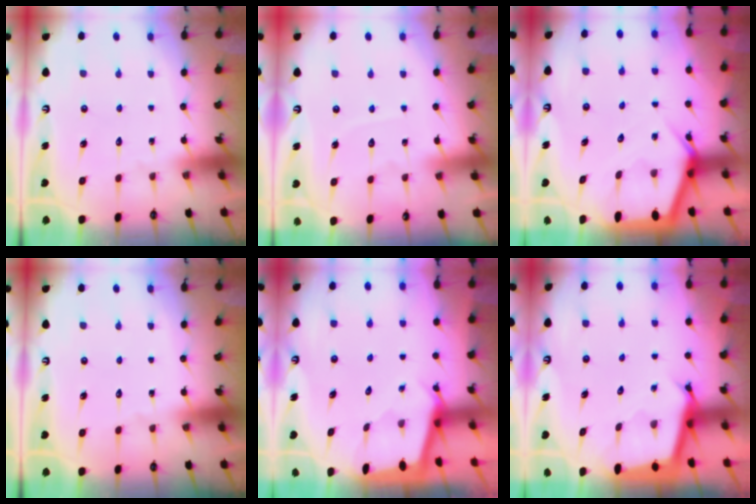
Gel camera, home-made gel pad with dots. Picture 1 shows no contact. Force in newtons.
{"total": 3.9, "press": 3.9, "slide": 0.2}
{"total": 6.6, "press": 6.6, "slide": 0.6}
{"total": 0.0}
{"total": 1.6, "press": 1.6, "slide": 0.2}
{"total": 2.7, "press": 2.7, "slide": 0.1}